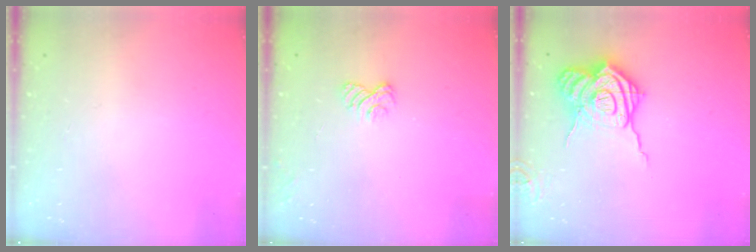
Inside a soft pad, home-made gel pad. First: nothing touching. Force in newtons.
{"total": 3.3, "press": 3.1, "slide": 1.3}
{"total": 19.2, "press": 19.1, "slide": 2.4}